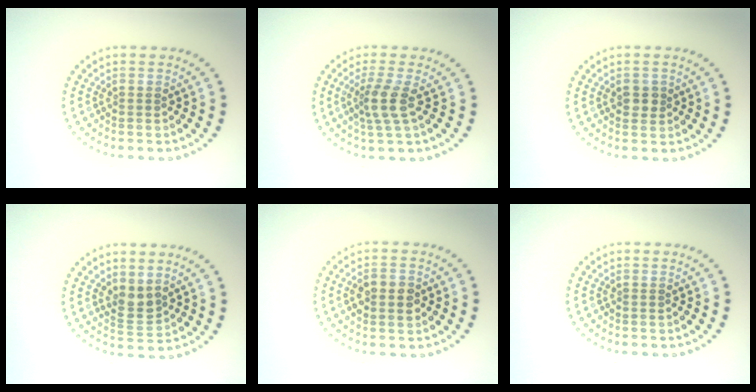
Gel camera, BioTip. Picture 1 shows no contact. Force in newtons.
{"total": 2.7, "press": 2.1, "slide": 1.7}
{"total": 1.4, "press": 1.4, "slide": 0.2}
{"total": 1.9, "press": 1.6, "slide": 1.1}
{"total": 3.0, "press": 3.0, "slide": 0.0}
{"total": 0.0}